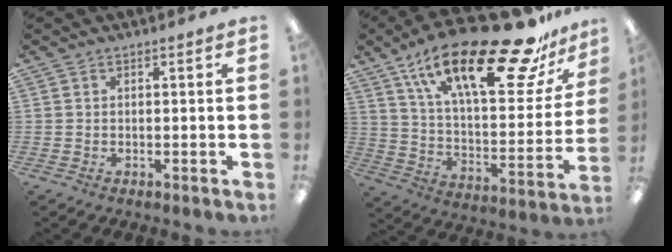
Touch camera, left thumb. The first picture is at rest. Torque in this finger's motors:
{"motor_torque": [0.49, 0.60, 1.58, -1.19, 0.63]}